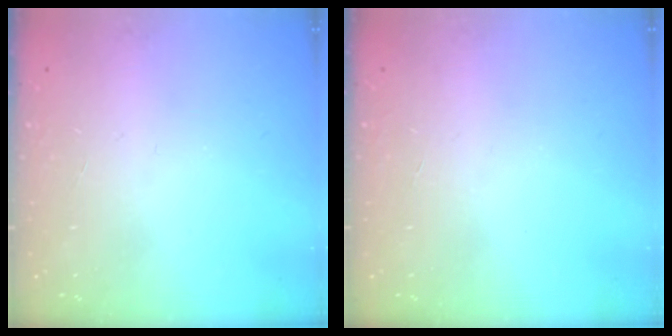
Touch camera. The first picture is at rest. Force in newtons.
{"total": 0.0}